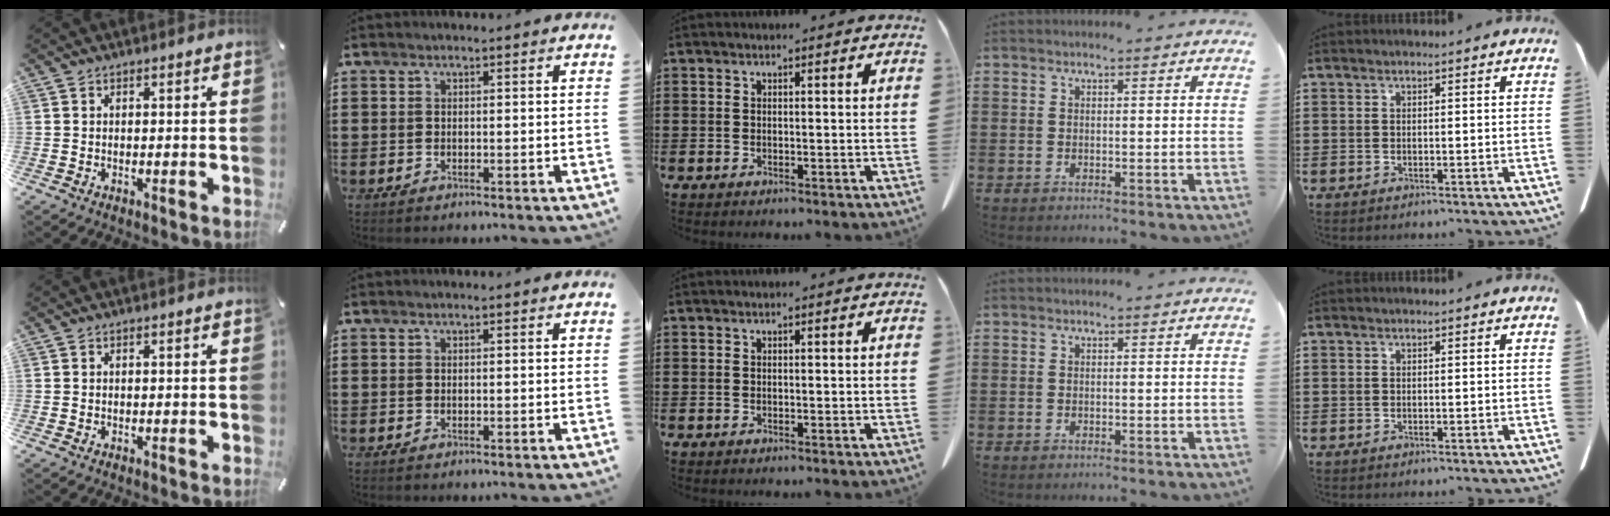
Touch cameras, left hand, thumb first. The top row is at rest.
{}